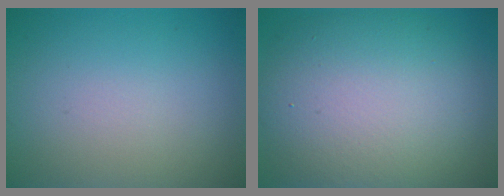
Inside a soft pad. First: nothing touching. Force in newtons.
{"total": 11.8, "press": 11.7, "slide": 1.0}